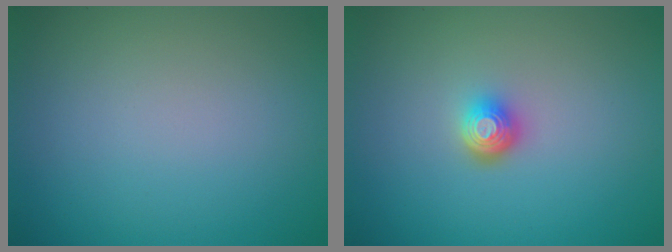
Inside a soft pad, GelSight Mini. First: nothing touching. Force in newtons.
{"total": 2.0, "press": 1.4, "slide": 1.4}